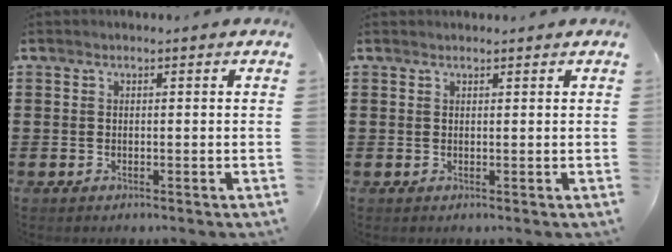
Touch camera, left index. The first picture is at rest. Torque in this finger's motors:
{"motor_torque": [0.07, -0.03, 0.07, -0.01]}